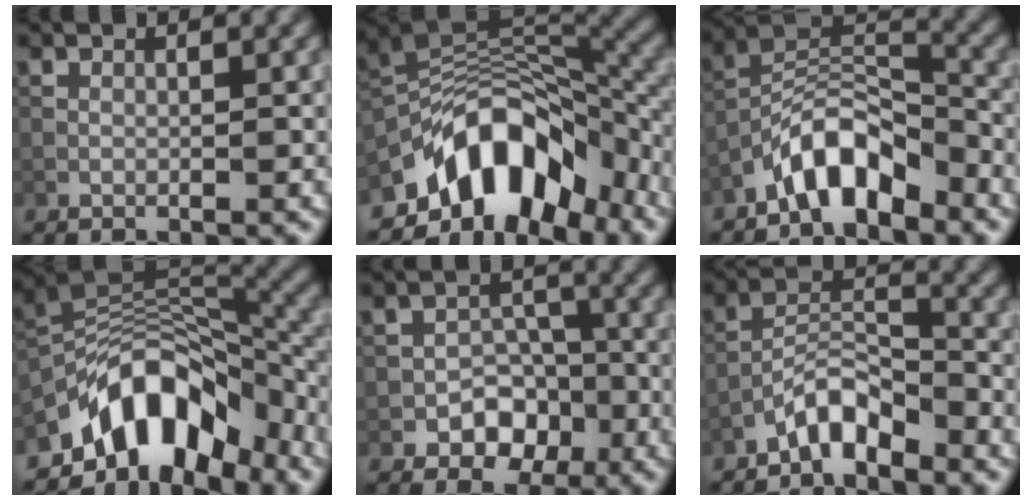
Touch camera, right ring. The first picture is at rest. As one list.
[{"total": 10.8, "force": [-6.5, 5.7, 6.6], "torque": [-0.089, 0.013, -0.126]}, {"total": 6.3, "force": [-4.5, 2.3, 3.7], "torque": [-0.059, 0.015, -0.089]}, {"total": 9.9, "force": [-6.4, 5.0, 5.8], "torque": [-0.071, 0.012, -0.124]}, {"total": 4.4, "force": [-2.2, 3.2, 2.1], "torque": [-0.013, 0.013, -0.035]}, {"total": 4.0, "force": [-3.1, 1.2, 2.1], "torque": [-0.035, 0.018, -0.064]}]